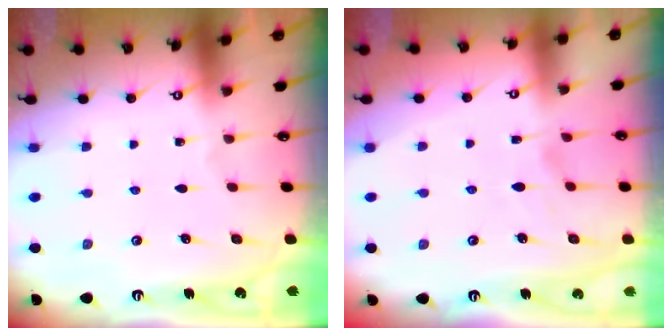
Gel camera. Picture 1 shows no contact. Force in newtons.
{"total": 2.2, "press": 1.8, "slide": 1.2}